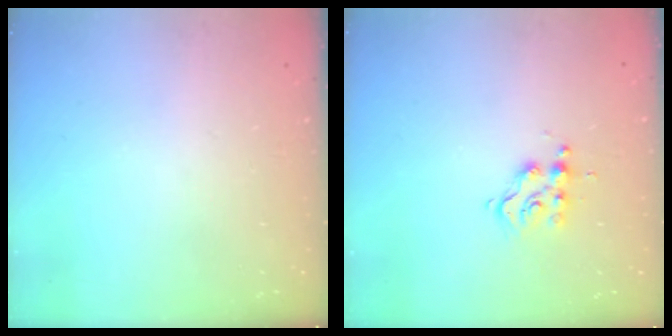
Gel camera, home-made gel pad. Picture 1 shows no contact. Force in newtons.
{"total": 5.7, "press": 5.7, "slide": 0.1}